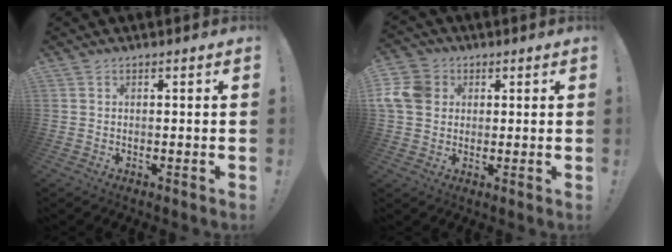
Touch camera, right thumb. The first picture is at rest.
{"total": 10.6, "force": [2.2, 8.6, 5.8], "torque": [-0.122, 0.004, 0.046]}